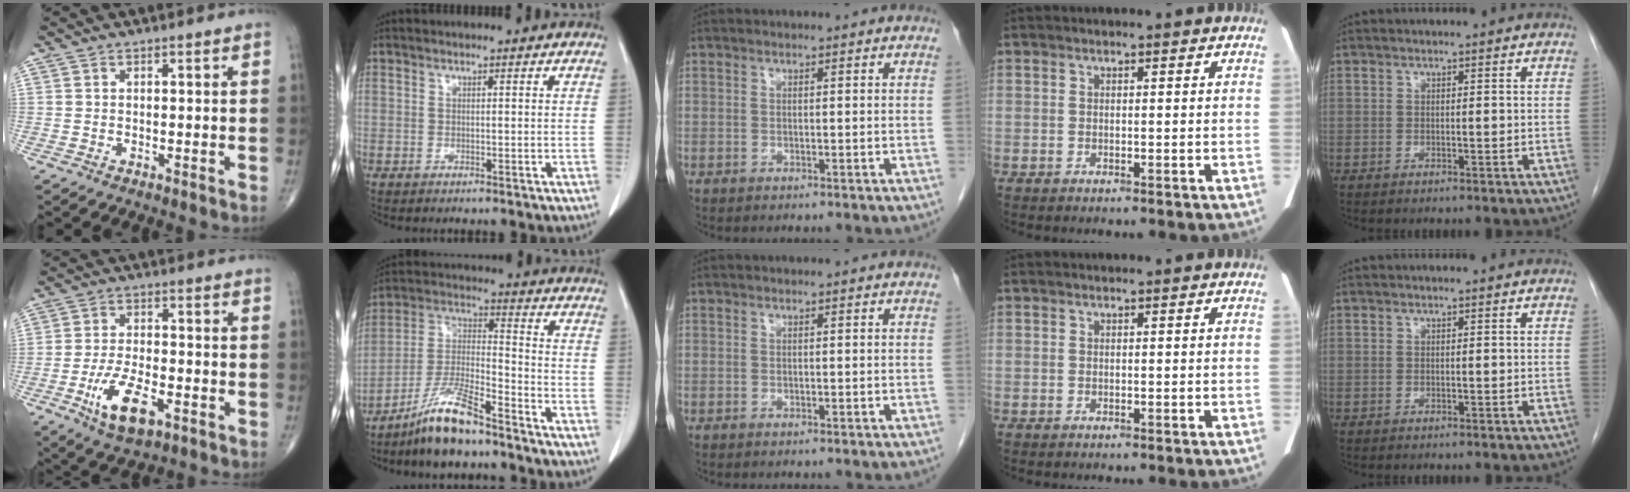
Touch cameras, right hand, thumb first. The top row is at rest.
{"thumb": {"total": 10.1, "force": [-4.3, 4.4, 8.0], "torque": [-0.151, 0.011, -0.072]}, "index": {"total": 10.7, "force": [-8.3, 1.3, 6.6], "torque": [-0.141, -0.014, -0.160]}}